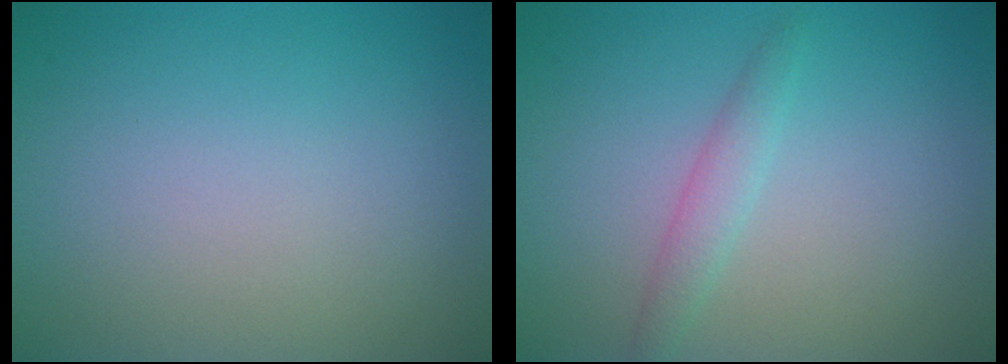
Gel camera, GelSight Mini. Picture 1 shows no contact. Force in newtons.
{"total": 1.7, "press": 1.7, "slide": 0.1}